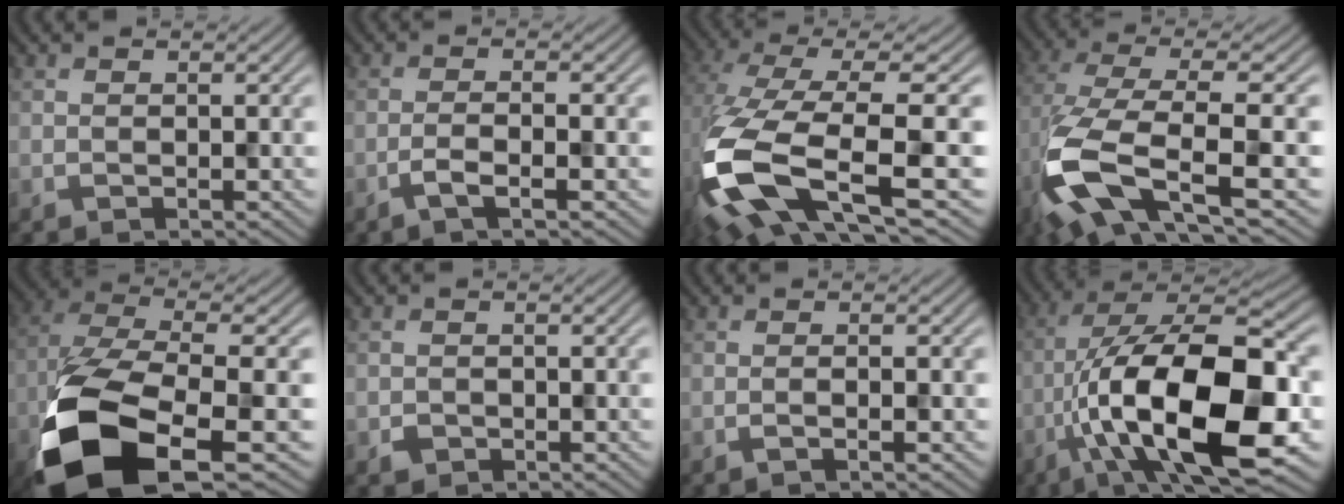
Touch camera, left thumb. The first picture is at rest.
{"total": 2.9, "force": [-1.4, 0.5, 2.5], "torque": [-0.044, 0.009, -0.035]}
{"total": 15.6, "force": [-3.8, 5.7, 14.0], "torque": [-0.323, -0.023, -0.050]}
{"total": 12.0, "force": [-3.1, 4.4, 10.7], "torque": [-0.242, -0.021, -0.061]}
{"total": 16.0, "force": [-7.4, 6.6, 12.6], "torque": [-0.273, -0.033, -0.135]}
{"total": 1.3, "force": [-0.7, 1.1, 0.3], "torque": [-0.003, -0.005, -0.015]}
{"total": 1.3, "force": [-0.4, 0.1, 1.2], "torque": [-0.020, 0.002, -0.012]}
{"total": 18.9, "force": [-4.9, 7.1, 16.8], "torque": [-0.300, 0.004, -0.083]}